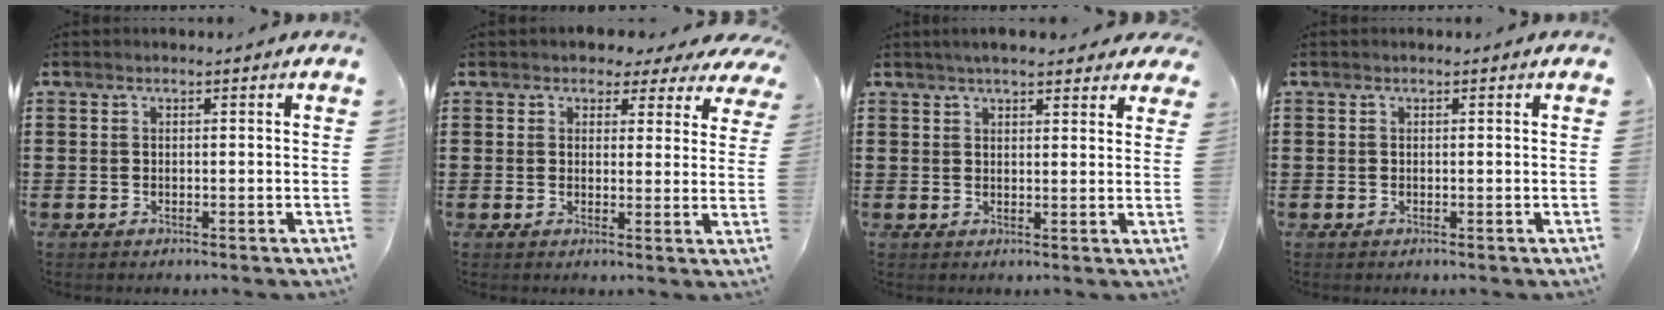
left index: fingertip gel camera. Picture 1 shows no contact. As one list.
[{"total": 3.0, "force": [2.3, 1.7, 0.8], "torque": [-0.022, -0.003, 0.037]}, {"total": 4.1, "force": [3.5, 0.9, 1.9], "torque": [-0.044, 0.003, 0.064]}, {"total": 0.0}]